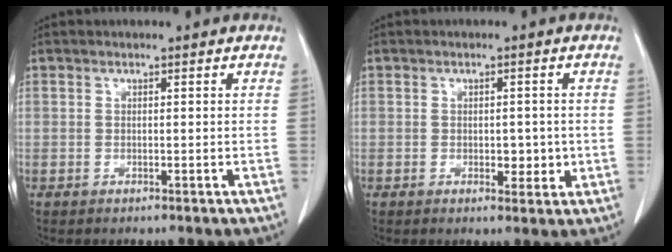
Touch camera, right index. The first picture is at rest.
{"total": 2.9, "force": [-0.3, 1.8, 2.3], "torque": [-0.024, -0.001, 0.002]}